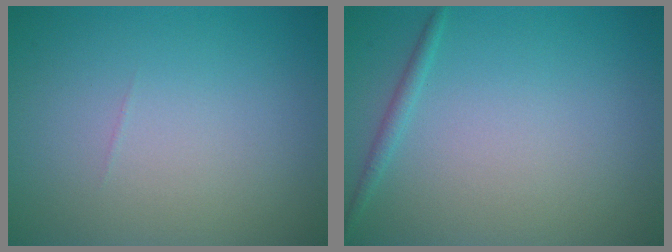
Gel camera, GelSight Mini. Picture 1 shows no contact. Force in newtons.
{"total": 1.0, "press": 1.0, "slide": 0.1}